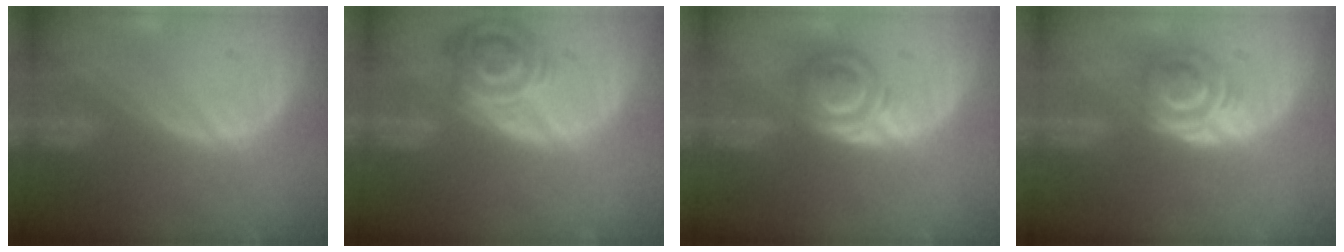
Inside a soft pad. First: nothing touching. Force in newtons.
{"total": 7.4, "press": 6.6, "slide": 3.4}
{"total": 6.0, "press": 5.5, "slide": 2.2}
{"total": 6.2, "press": 5.1, "slide": 3.6}